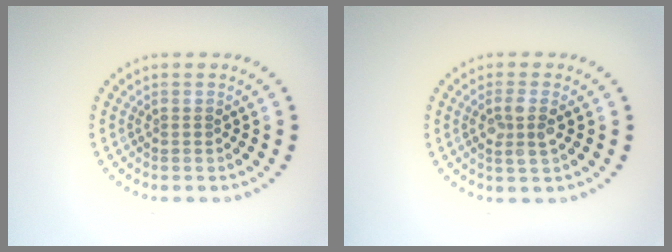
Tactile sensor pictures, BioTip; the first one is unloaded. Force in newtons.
{"total": 2.4, "press": 2.2, "slide": 0.9}